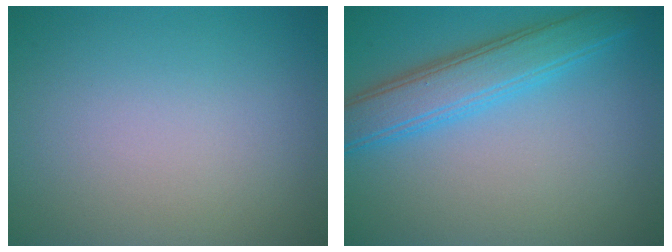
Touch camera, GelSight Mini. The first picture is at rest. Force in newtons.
{"total": 5.0, "press": 5.0, "slide": 0.1}